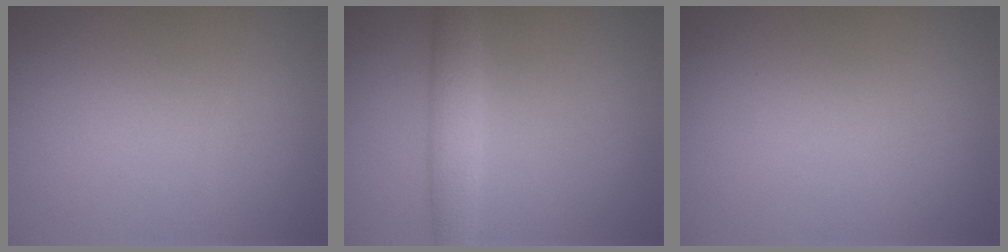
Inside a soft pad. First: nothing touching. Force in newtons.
{"total": 3.0, "press": 3.0, "slide": 0.0}
{"total": 0.0}